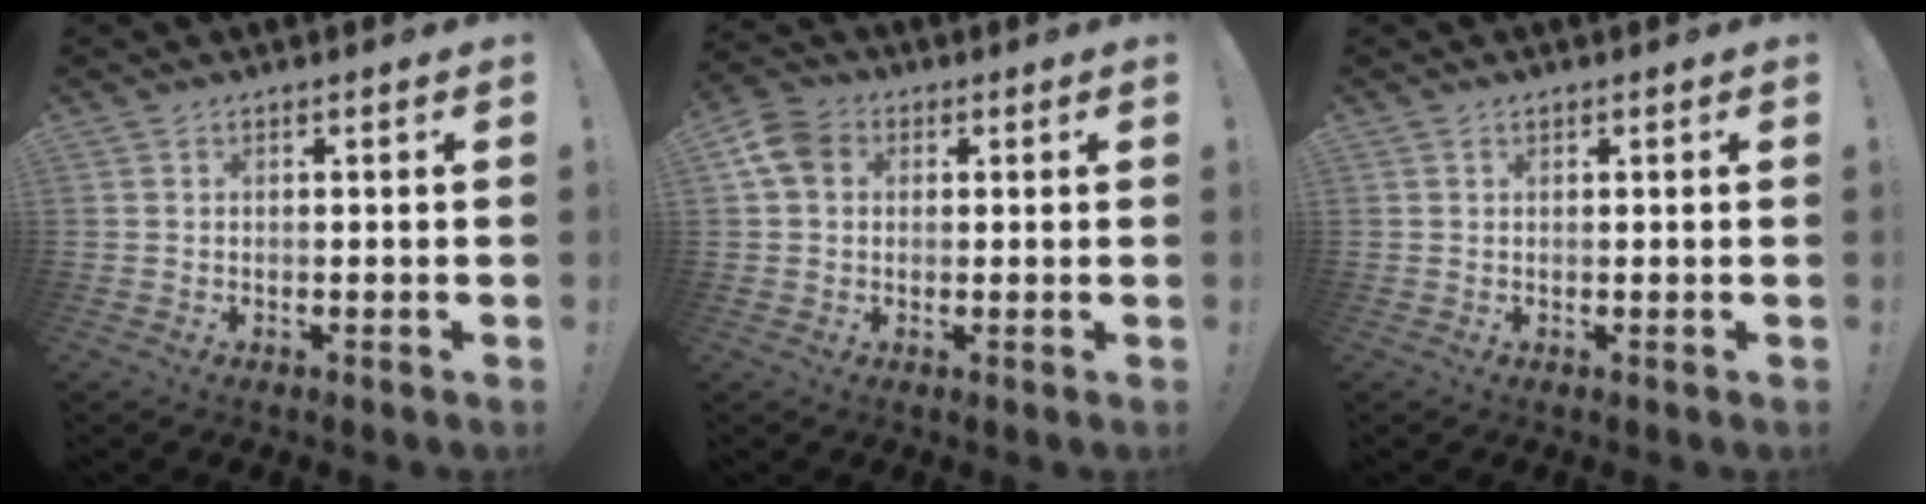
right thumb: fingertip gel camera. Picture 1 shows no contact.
{"total": 8.2, "force": [2.2, 6.2, 4.8], "torque": [-0.093, 0.006, 0.045]}
{"total": 0.6, "force": [0.4, 0.4, 0.1], "torque": [-0.002, 0.000, 0.009]}